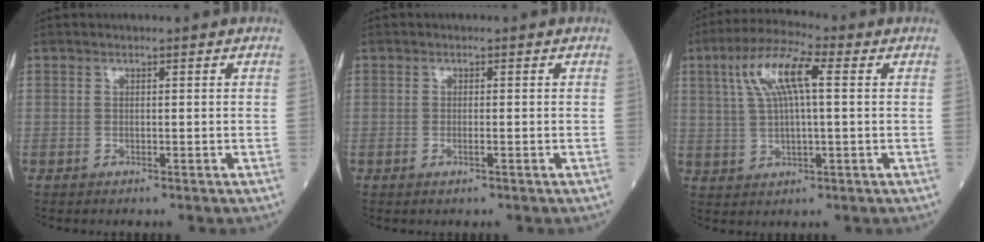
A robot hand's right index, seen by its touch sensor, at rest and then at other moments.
{"total": 0.8, "force": [-0.4, 0.0, 0.7], "torque": [-0.017, 0.000, -0.005]}
{"total": 9.3, "force": [2.7, 1.9, 8.7], "torque": [-0.181, 0.023, 0.051]}